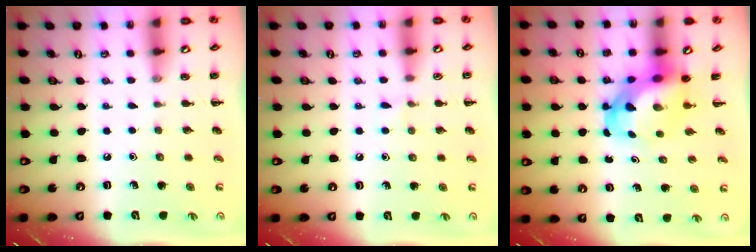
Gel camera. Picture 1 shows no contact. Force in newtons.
{"total": 4.5, "press": 4.2, "slide": 1.5}
{"total": 5.6, "press": 5.4, "slide": 1.3}